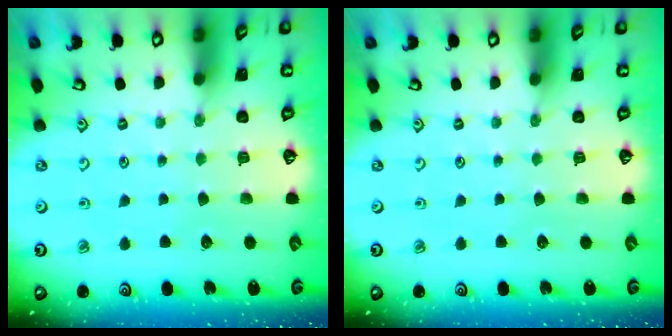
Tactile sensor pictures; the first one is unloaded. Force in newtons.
{"total": 0.0}